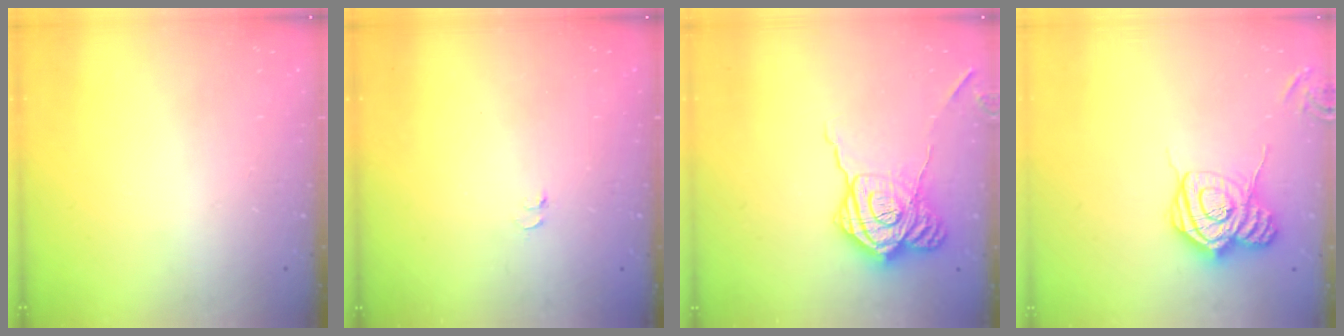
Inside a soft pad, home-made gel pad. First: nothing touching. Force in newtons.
{"total": 3.3, "press": 3.2, "slide": 0.7}
{"total": 18.6, "press": 18.6, "slide": 1.4}
{"total": 14.1, "press": 14.0, "slide": 1.3}